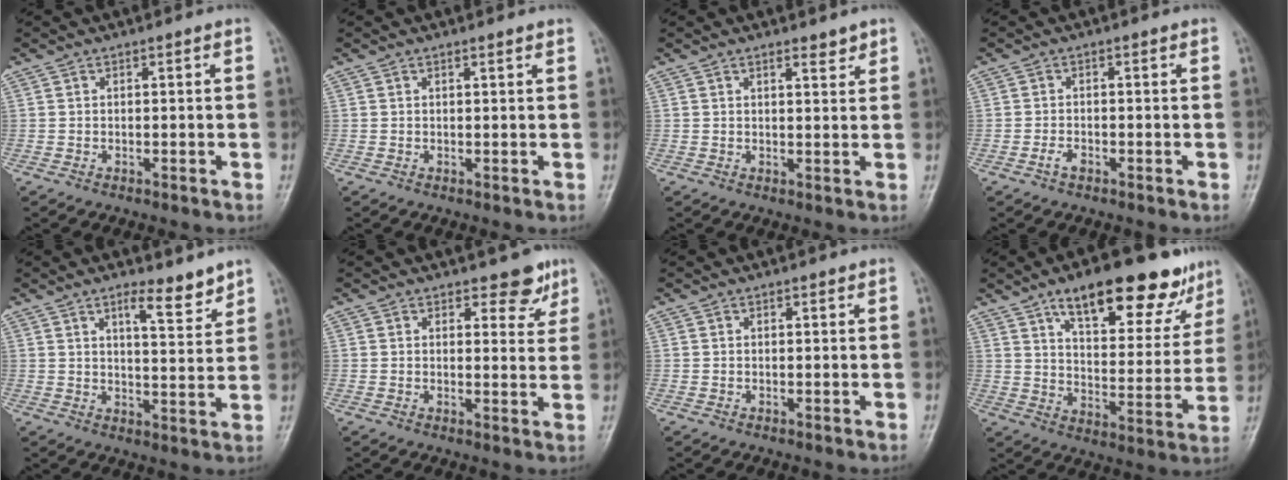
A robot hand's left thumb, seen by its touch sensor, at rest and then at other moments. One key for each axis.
{"total": 0.9, "fx": 0.7, "fy": 0.0, "fz": 0.5, "tx": -0.007, "ty": -0.001, "tz": 0.012}
{"total": 2.4, "fx": 1.9, "fy": 0.8, "fz": 1.4, "tx": -0.014, "ty": -0.013, "tz": 0.028}
{"total": 1.6, "fx": -0.9, "fy": 0.9, "fz": 1.0, "tx": -0.020, "ty": 0.005, "tz": -0.019}
{"total": 6.7, "fx": 4.9, "fy": 1.7, "fz": 4.2, "tx": -0.048, "ty": -0.040, "tz": 0.074}
{"total": 4.8, "fx": 3.5, "fy": 2.4, "fz": 2.2, "tx": 0.002, "ty": -0.021, "tz": 0.043}
{"total": 0.5, "fx": 0.4, "fy": 0.2, "fz": 0.3, "tx": -0.006, "ty": -0.003, "tz": 0.004}
{"total": 21.2, "fx": 13.6, "fy": 8.3, "fz": 14.0, "tx": -0.150, "ty": -0.042, "tz": 0.204}